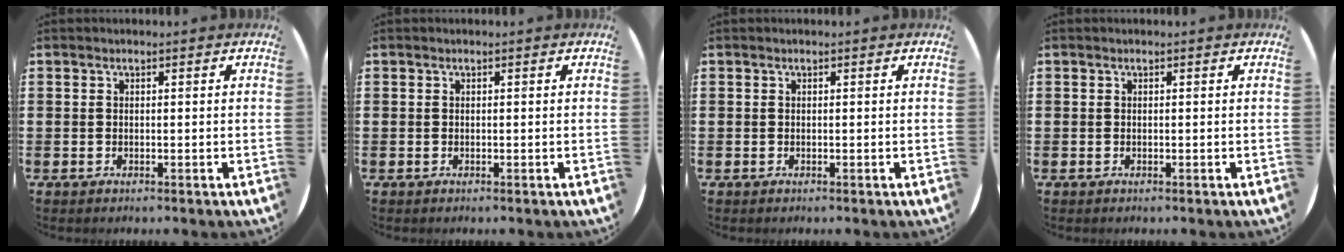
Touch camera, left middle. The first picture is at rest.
{"total": 0.0}
{"total": 0.0}
{"total": 0.0}